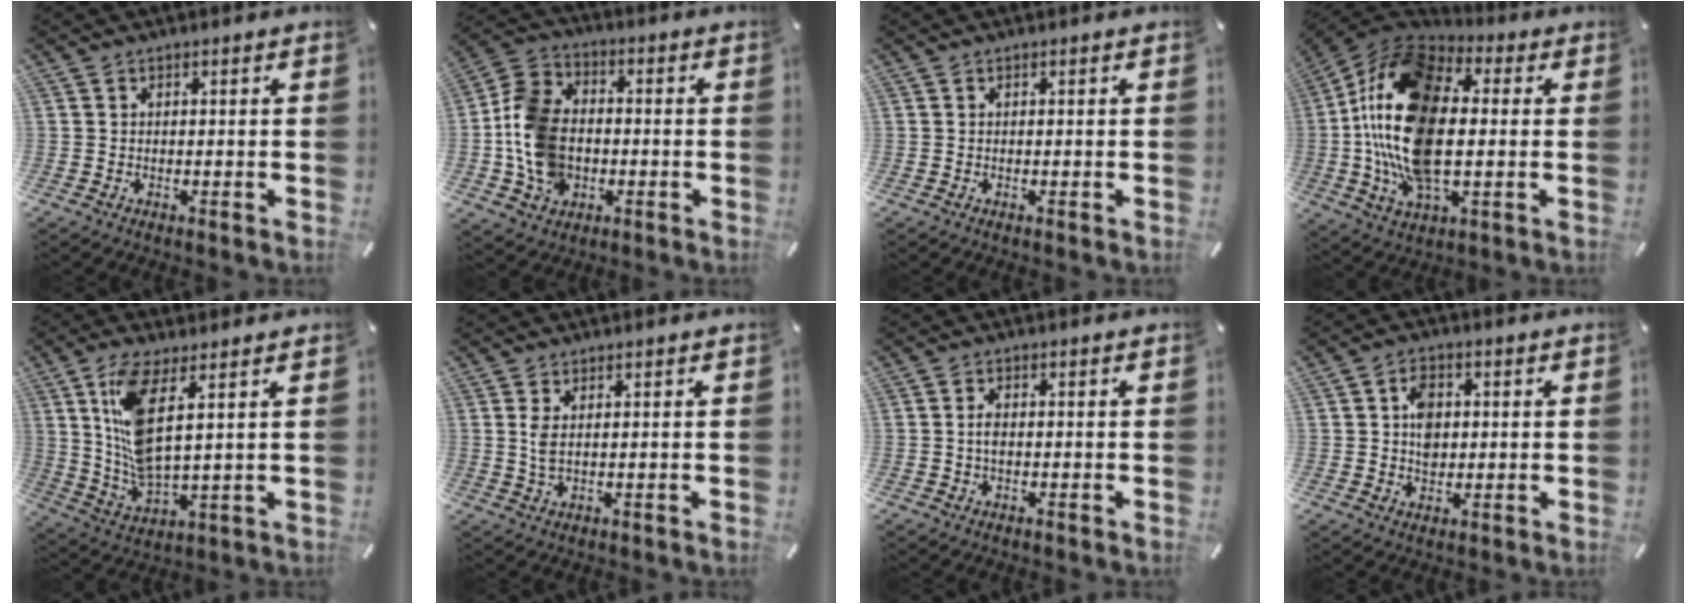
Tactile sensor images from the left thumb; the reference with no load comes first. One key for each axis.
{"total": 13.2, "fx": -2.6, "fy": 10.5, "fz": 7.5, "tx": -0.177, "ty": 0.023, "tz": -0.047}
{"total": 0.0}
{"total": 22.2, "fx": -1.1, "fy": 12.9, "fz": 18.1, "tx": -0.397, "ty": 0.004, "tz": -0.019}
{"total": 12.1, "fx": 4.8, "fy": 4.0, "fz": 10.4, "tx": -0.240, "ty": -0.020, "tz": 0.084}
{"total": 3.3, "fx": 0.7, "fy": 1.1, "fz": 3.0, "tx": -0.077, "ty": -0.003, "tz": 0.007}
{"total": 2.2, "fx": -0.2, "fy": 1.1, "fz": 1.9, "tx": -0.044, "ty": -0.001, "tz": -0.007}
{"total": 6.1, "fx": 0.8, "fy": 4.8, "fz": 3.6, "tx": -0.052, "ty": 0.004, "tz": 0.010}